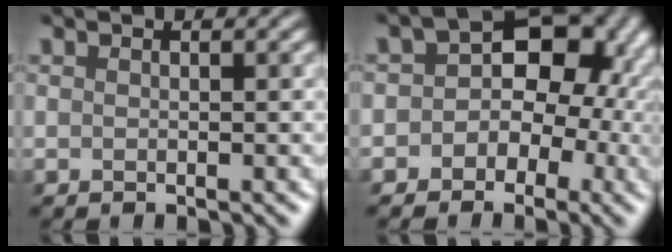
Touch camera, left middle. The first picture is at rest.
{"total": 10.3, "force": [-0.6, 8.5, 5.7], "torque": [-0.008, 0.037, -0.057]}